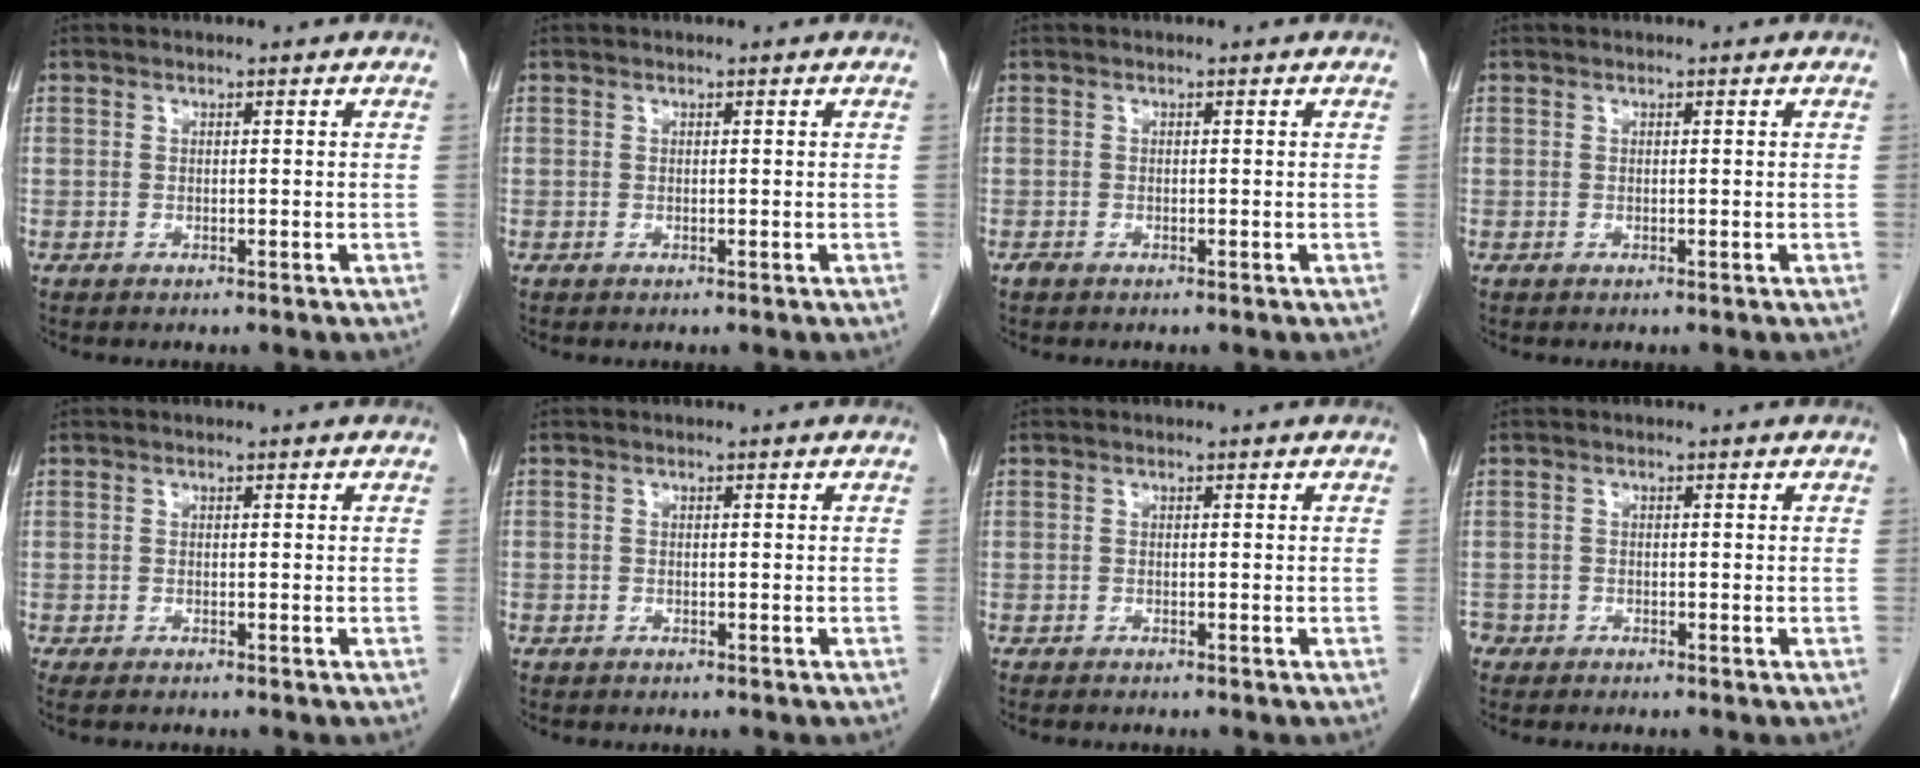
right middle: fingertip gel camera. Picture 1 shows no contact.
{"total": 0.0}
{"total": 0.6, "force": [-0.5, 0.3, 0.2], "torque": [-0.009, 0.000, -0.009]}
{"total": 0.0}
{"total": 3.8, "force": [-3.2, 0.7, 1.9], "torque": [-0.024, -0.009, -0.042]}
{"total": 1.2, "force": [-0.9, 0.7, 0.2], "torque": [-0.007, 0.002, -0.014]}
{"total": 2.7, "force": [-2.3, 0.5, 1.2], "torque": [-0.020, -0.005, -0.027]}
{"total": 2.8, "force": [-2.5, 1.3, 0.3], "torque": [-0.007, 0.000, -0.044]}